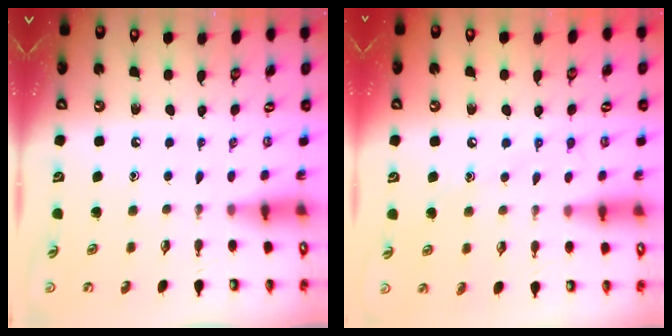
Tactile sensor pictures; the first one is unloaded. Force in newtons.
{"total": 8.0, "press": 8.0, "slide": 0.8}